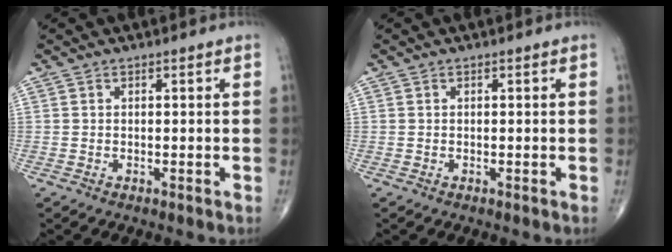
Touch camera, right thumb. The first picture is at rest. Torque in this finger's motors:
{"motor_torque": [0.08, 0.08, -0.02, 0.01, 0.07]}